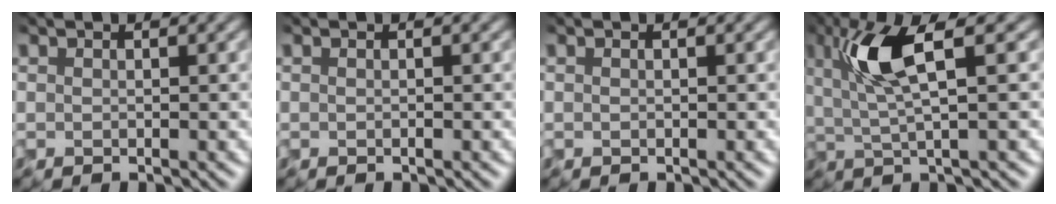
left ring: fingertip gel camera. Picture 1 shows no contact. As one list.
[{"total": 0.0}, {"total": 0.0}, {"total": 4.7, "force": [0.8, 0.7, 4.6], "torque": [-0.105, -0.001, 0.027]}]